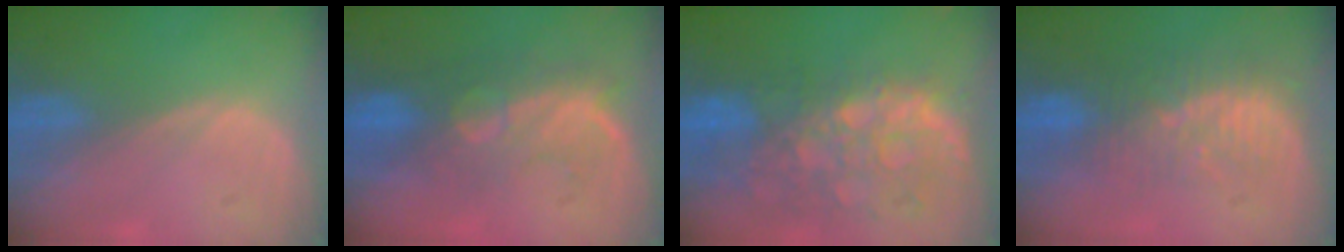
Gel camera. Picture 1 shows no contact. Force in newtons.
{"total": 9.3, "press": 8.5, "slide": 3.7}
{"total": 11.7, "press": 9.9, "slide": 6.3}
{"total": 8.3, "press": 7.8, "slide": 2.9}